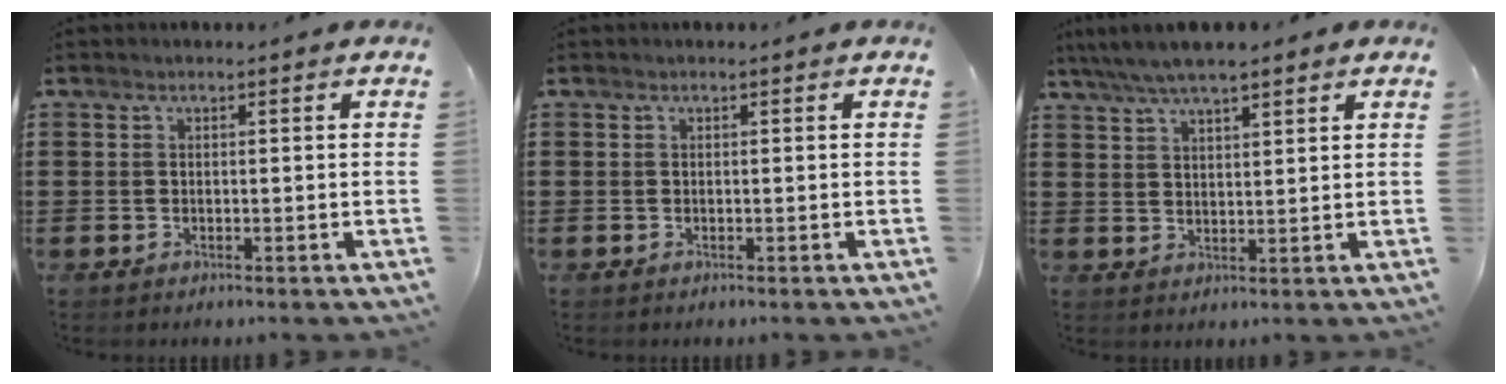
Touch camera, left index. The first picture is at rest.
{"total": 0.0}
{"total": 4.9, "force": [4.0, 1.0, 2.7], "torque": [-0.061, -0.004, 0.072]}